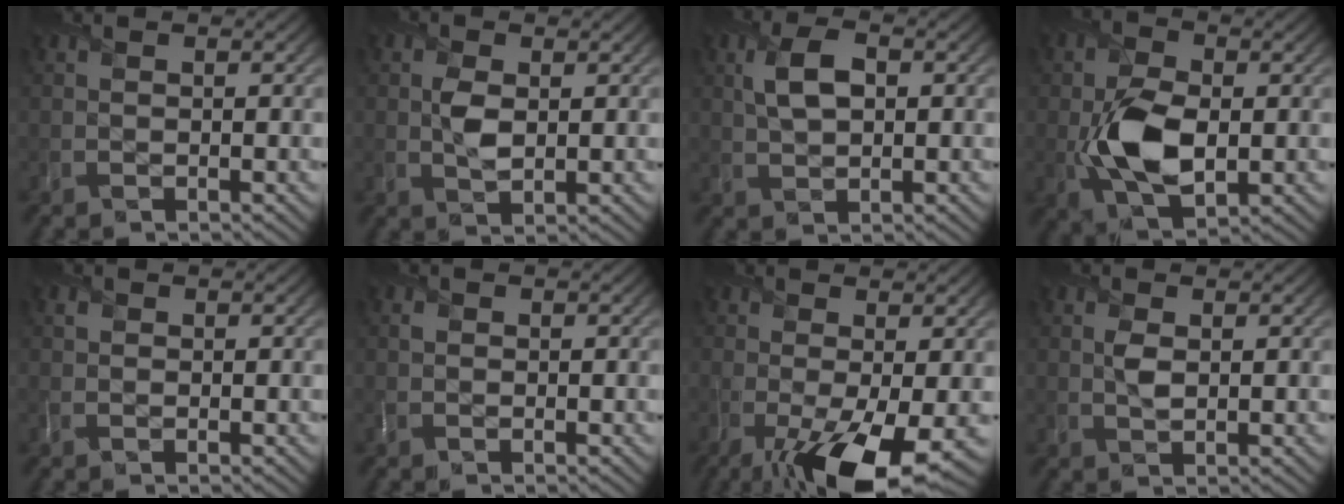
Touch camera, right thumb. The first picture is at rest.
{"total": 2.8, "force": [0.4, 1.8, 2.2], "torque": [-0.051, -0.006, 0.009]}
{"total": 4.5, "force": [1.1, 2.4, 3.6], "torque": [-0.081, 0.004, 0.017]}
{"total": 8.2, "force": [-0.8, 5.1, 6.3], "torque": [-0.142, -0.012, -0.015]}
{"total": 0.6, "force": [0.4, 0.4, -0.2], "torque": [0.007, 0.002, 0.006]}
{"total": 0.9, "force": [-0.1, 0.8, 0.3], "torque": [-0.007, -0.003, -0.005]}
{"total": 9.9, "force": [-4.0, 3.1, 8.5], "torque": [-0.153, -0.024, -0.059]}
{"total": 1.8, "force": [0.4, 1.0, 1.4], "torque": [-0.032, -0.004, 0.009]}